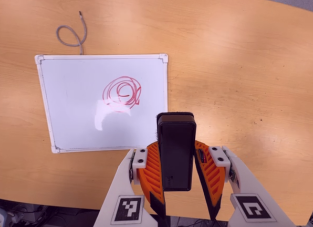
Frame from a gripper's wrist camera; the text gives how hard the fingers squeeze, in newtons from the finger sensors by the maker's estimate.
{"total": 7.3, "left": 5.6, "right": 9.1}